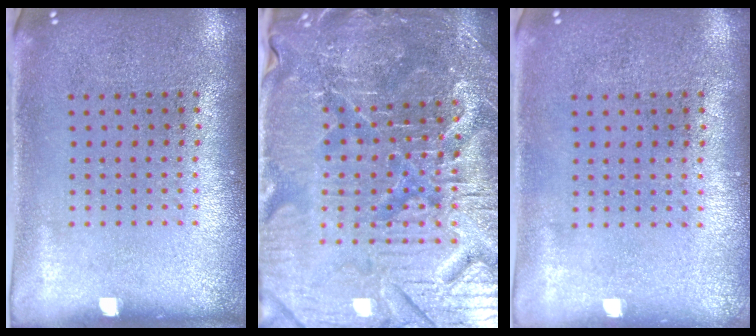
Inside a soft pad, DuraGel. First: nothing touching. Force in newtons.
{"total": 5.5, "press": 5.2, "slide": 1.6}
{"total": 0.0}